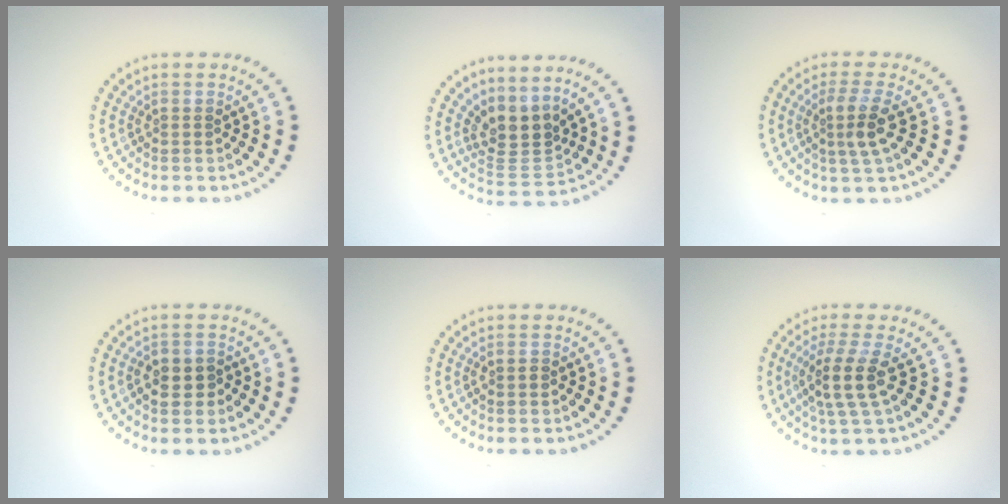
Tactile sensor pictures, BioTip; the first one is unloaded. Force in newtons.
{"total": 3.3, "press": 2.4, "slide": 2.2}
{"total": 3.0, "press": 2.5, "slide": 1.6}
{"total": 2.4, "press": 2.3, "slide": 0.6}
{"total": 0.8, "press": 0.8, "slide": 0.1}
{"total": 3.6, "press": 2.8, "slide": 2.4}